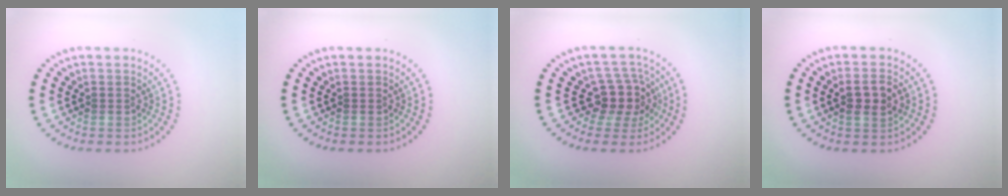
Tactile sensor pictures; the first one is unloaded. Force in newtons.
{"total": 0.0}
{"total": 3.6, "press": 2.9, "slide": 2.2}
{"total": 2.5, "press": 2.5, "slide": 0.4}